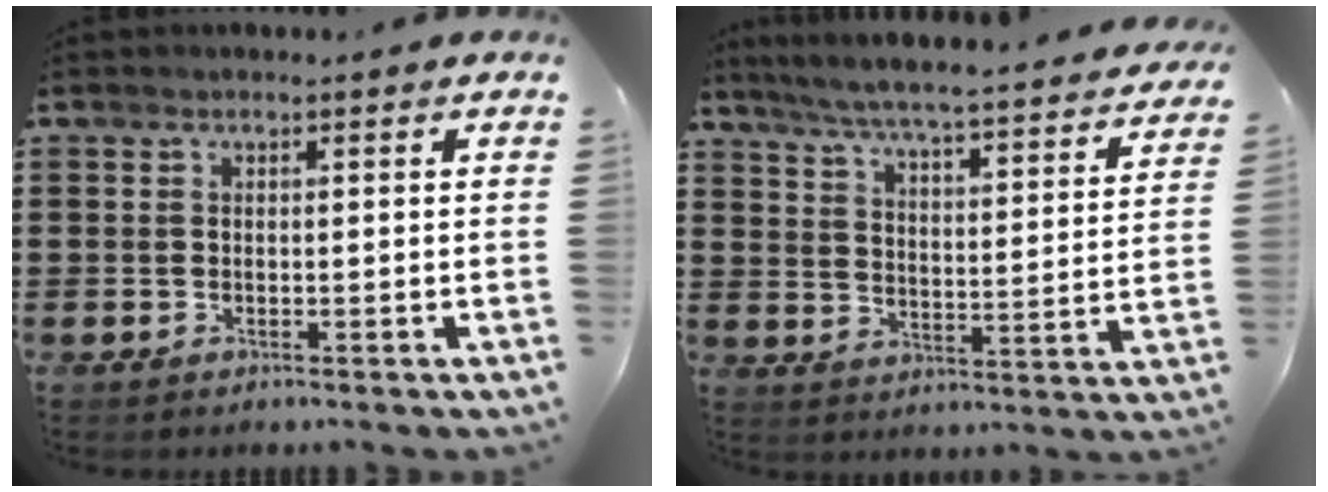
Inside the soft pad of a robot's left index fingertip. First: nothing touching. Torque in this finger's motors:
{"motor_torque": [0.89, -1.25, -0.12, -0.21]}